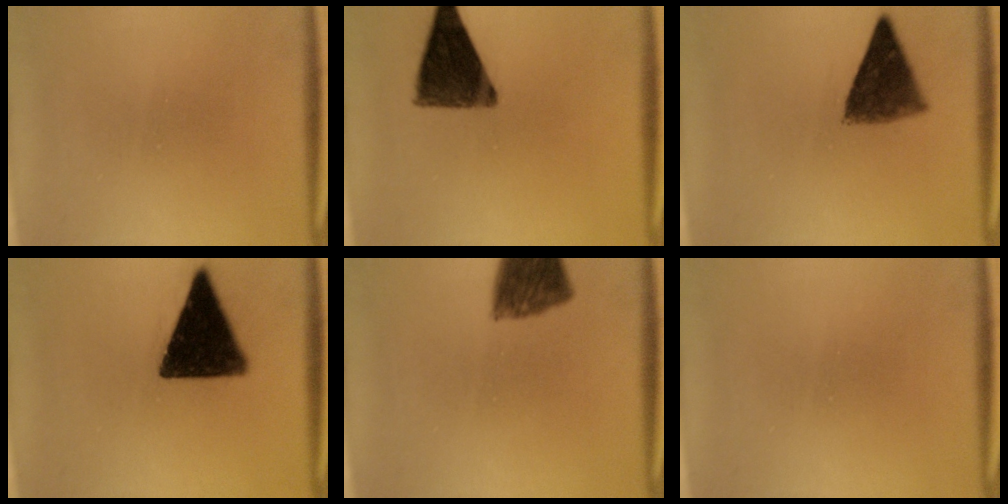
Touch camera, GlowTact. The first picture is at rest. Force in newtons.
{"total": 11.5}
{"total": 7.5}
{"total": 16.6}
{"total": 8.6}
{"total": 0.0}